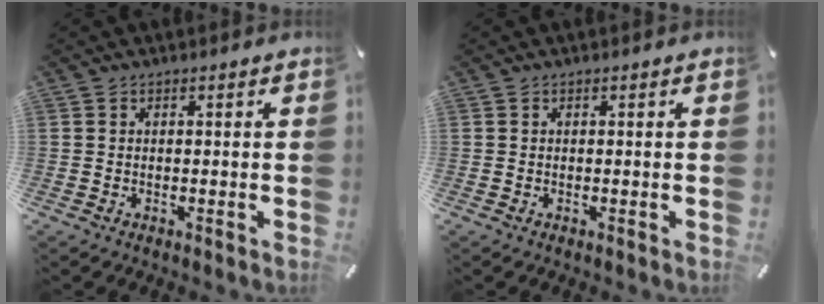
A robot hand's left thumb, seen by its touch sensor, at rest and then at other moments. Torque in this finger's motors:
{"motor_torque": [0.00, 0.00, 0.00, 0.00, 0.00]}